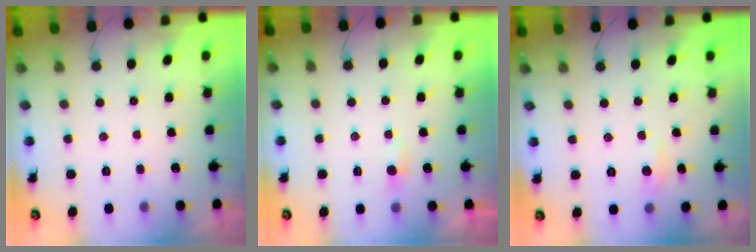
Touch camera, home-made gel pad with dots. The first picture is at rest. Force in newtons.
{"total": 3.3, "press": 3.3, "slide": 0.4}
{"total": 2.6, "press": 2.6, "slide": 0.3}